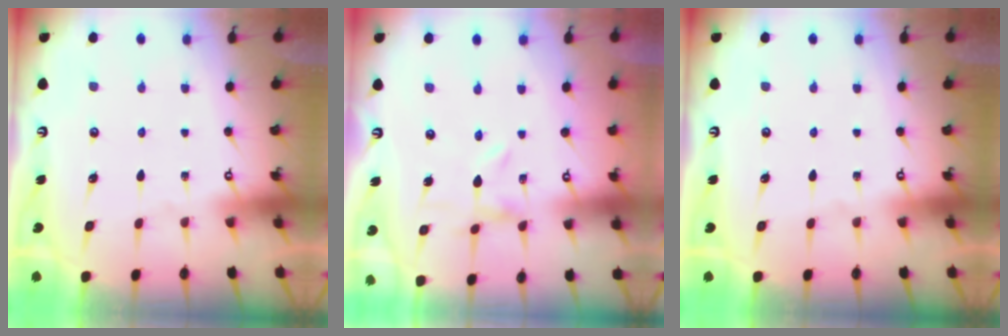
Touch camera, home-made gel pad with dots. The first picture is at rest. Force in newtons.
{"total": 0.0}
{"total": 0.0}